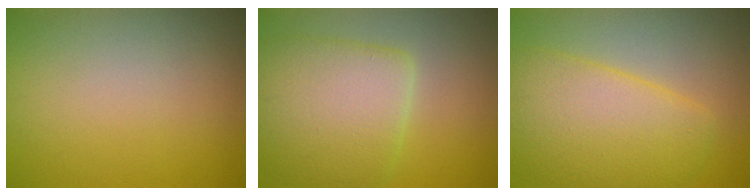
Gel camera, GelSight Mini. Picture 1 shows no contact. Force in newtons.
{"total": 7.7, "press": 7.7, "slide": 0.4}
{"total": 7.9, "press": 7.9, "slide": 0.3}